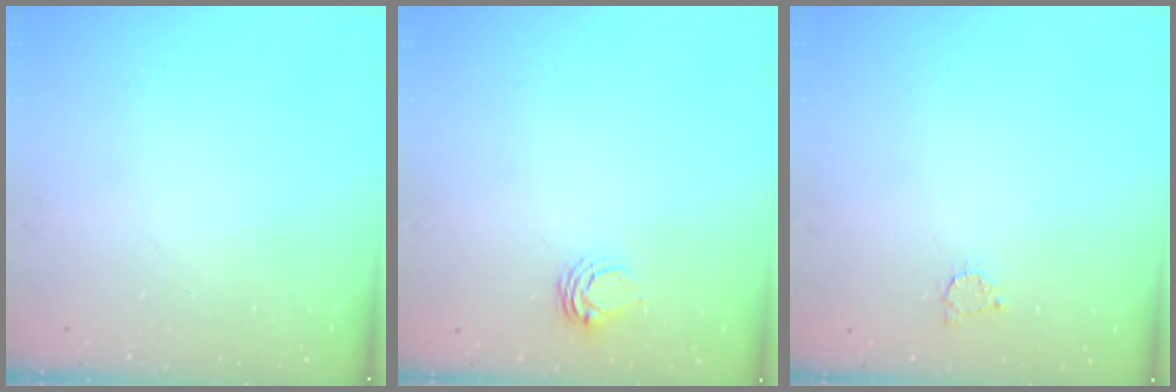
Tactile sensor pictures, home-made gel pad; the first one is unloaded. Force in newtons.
{"total": 5.9, "press": 5.9, "slide": 0.5}
{"total": 2.5, "press": 2.5, "slide": 0.4}